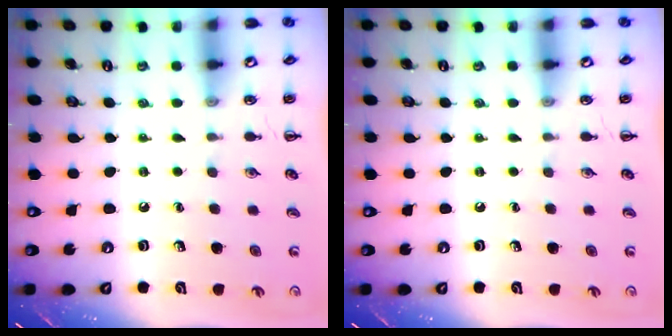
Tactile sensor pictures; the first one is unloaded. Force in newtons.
{"total": 0.0}